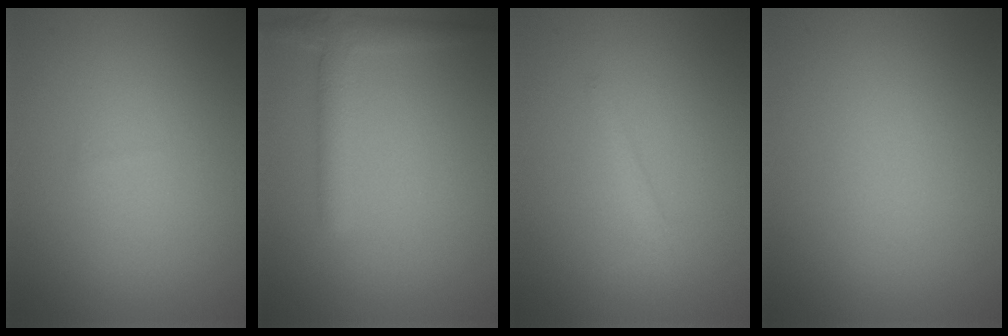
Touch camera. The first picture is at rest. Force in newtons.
{"total": 2.6, "press": 2.6, "slide": 0.2}
{"total": 1.0, "press": 1.0, "slide": 0.0}
{"total": 0.0}